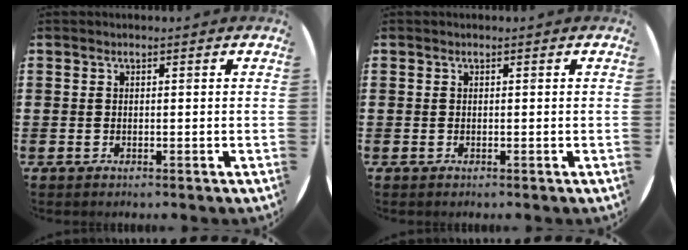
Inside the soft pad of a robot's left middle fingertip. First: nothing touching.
{"total": 0.0}